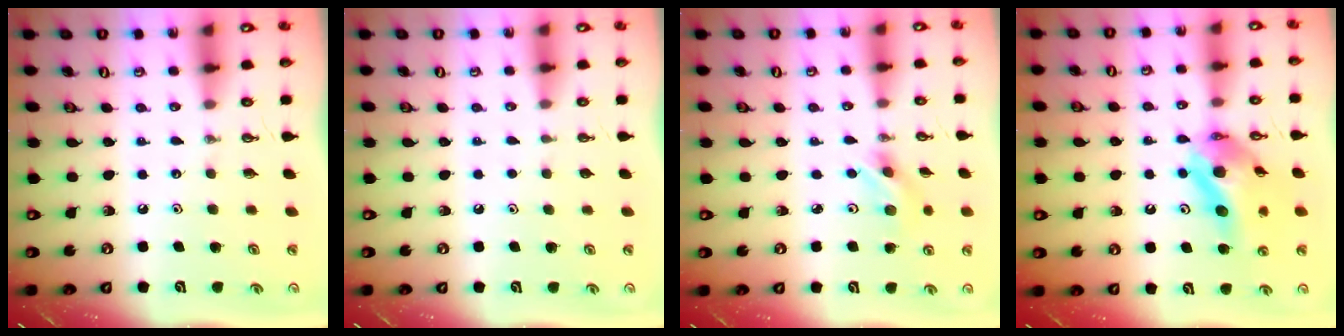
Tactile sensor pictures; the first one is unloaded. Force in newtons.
{"total": 0.0}
{"total": 3.8, "press": 3.8, "slide": 0.3}
{"total": 13.3, "press": 13.2, "slide": 1.5}